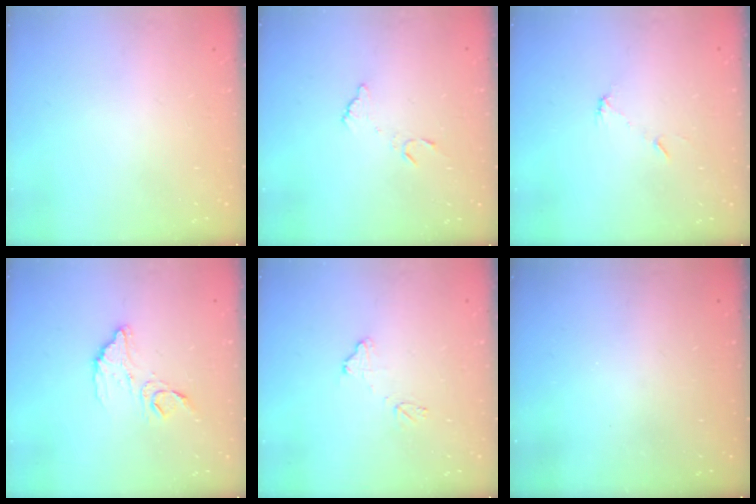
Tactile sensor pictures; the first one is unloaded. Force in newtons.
{"total": 4.2, "press": 4.2, "slide": 0.2}
{"total": 4.9, "press": 4.9, "slide": 0.3}
{"total": 12.0, "press": 12.0, "slide": 0.8}
{"total": 9.3, "press": 9.3, "slide": 0.6}
{"total": 3.2, "press": 3.2, "slide": 0.1}